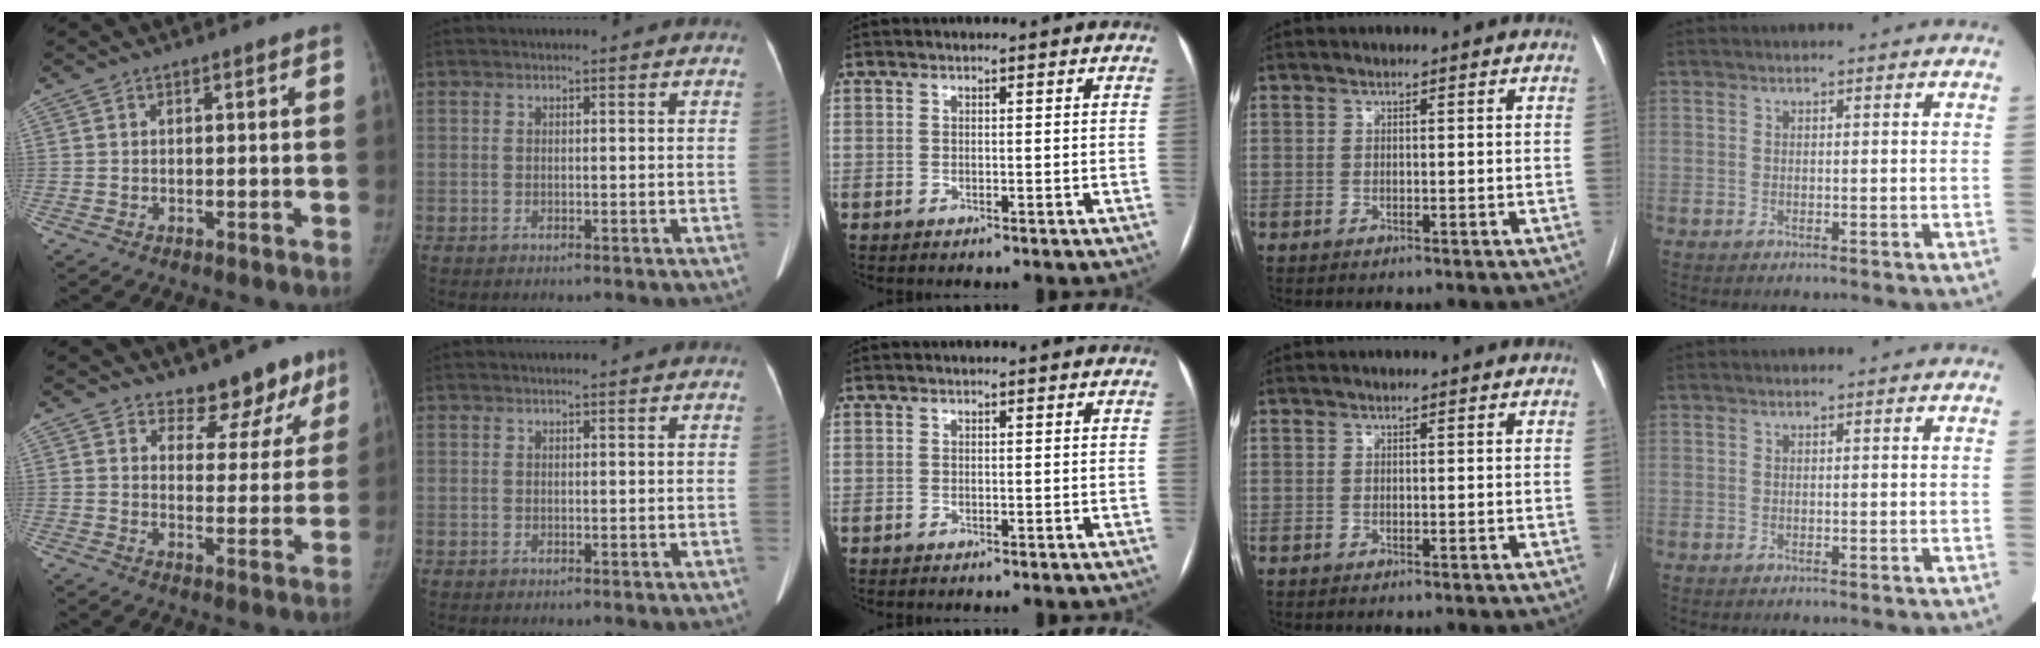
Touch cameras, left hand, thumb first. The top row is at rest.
{"thumb": {"total": 9.3, "force": [7.6, 4.8, 2.5], "torque": [0.017, -0.053, 0.092]}}